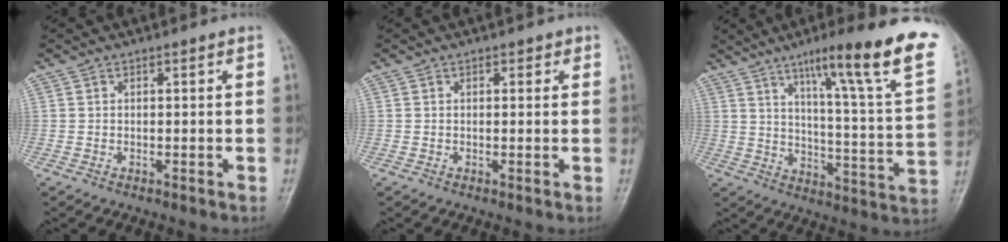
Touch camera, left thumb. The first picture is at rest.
{"total": 1.4, "force": [0.5, 1.0, 0.8], "torque": [0.004, 0.001, 0.002]}
{"total": 24.0, "force": [13.8, 3.0, 19.4], "torque": [-0.260, -0.048, 0.197]}